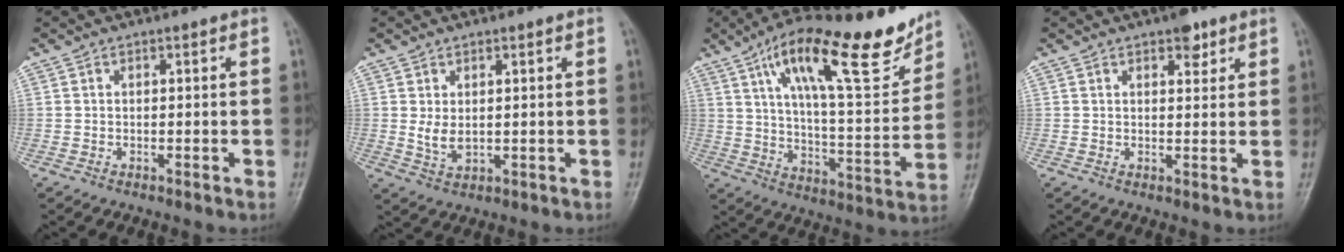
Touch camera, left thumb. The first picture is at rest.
{"total": 3.2, "force": [0.6, 1.7, 2.6], "torque": [-0.045, -0.009, 0.020]}
{"total": 23.2, "force": [14.7, 6.7, 16.7], "torque": [-0.230, -0.053, 0.236]}
{"total": 3.5, "force": [2.3, 1.6, 2.1], "torque": [-0.014, -0.010, 0.030]}